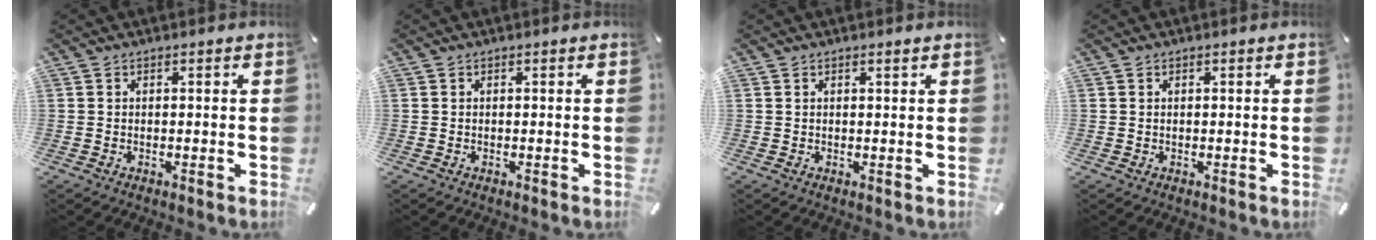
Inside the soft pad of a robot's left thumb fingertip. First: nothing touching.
{"total": 0.0}
{"total": 0.8, "force": [0.5, 0.2, 0.6], "torque": [-0.011, 0.000, 0.009]}
{"total": 0.0}